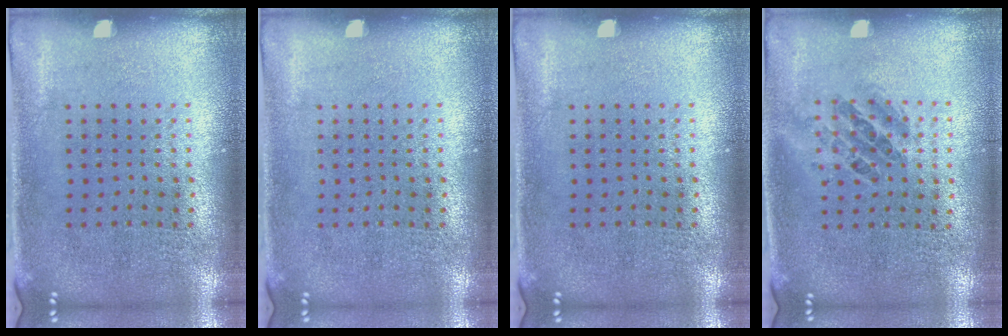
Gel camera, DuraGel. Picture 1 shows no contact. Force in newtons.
{"total": 0.0}
{"total": 0.0}
{"total": 0.8, "press": 0.7, "slide": 0.4}